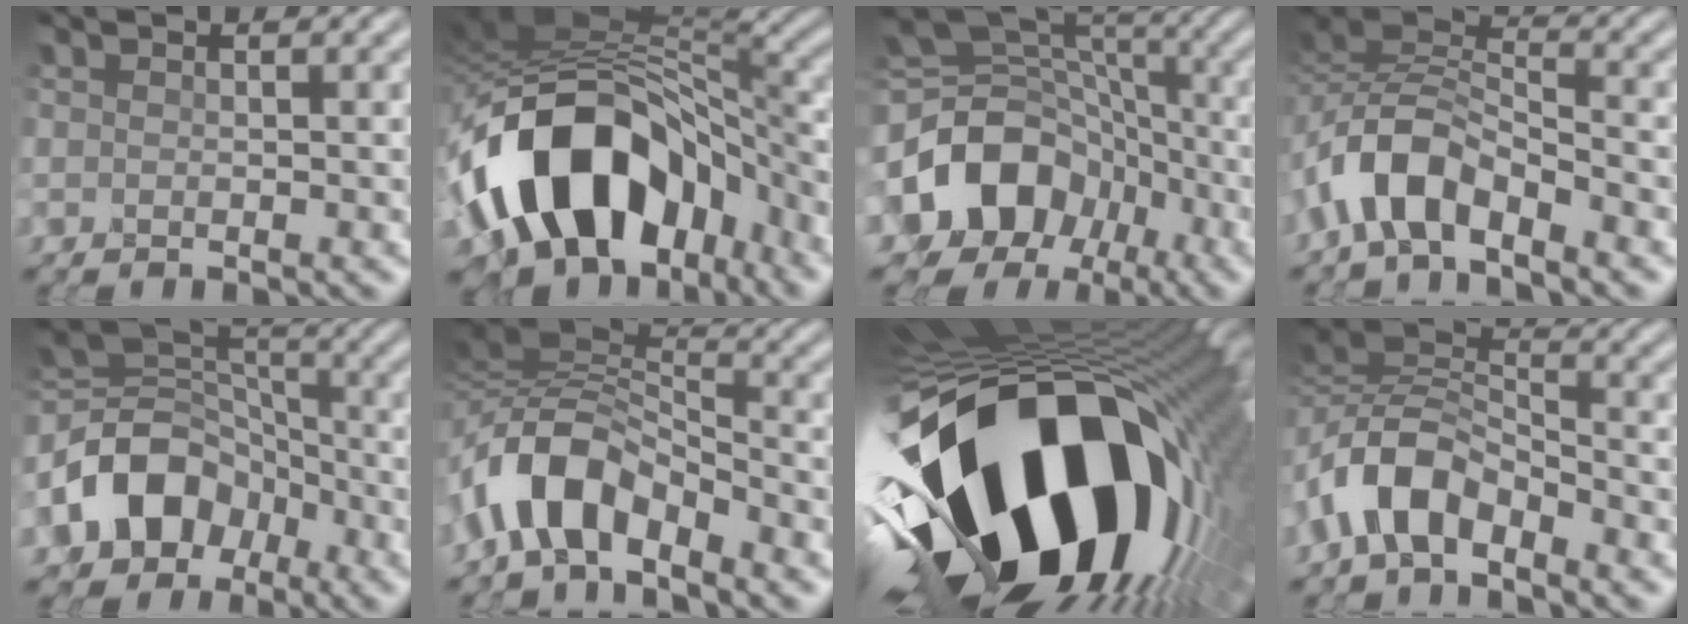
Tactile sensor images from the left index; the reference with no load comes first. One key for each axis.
{"total": 13.8, "fx": -5.1, "fy": 8.7, "fz": 9.5, "tx": -0.160, "ty": 0.014, "tz": -0.091}
{"total": 13.0, "fx": -3.7, "fy": 10.3, "fz": 7.0, "tx": -0.152, "ty": -0.007, "tz": -0.067}
{"total": 5.1, "fx": -3.3, "fy": 2.1, "fz": 3.2, "tx": -0.063, "ty": 0.013, "tz": -0.072}
{"total": 8.6, "fx": -3.8, "fy": 6.3, "fz": 4.4, "tx": -0.075, "ty": 0.015, "tz": -0.080}
{"total": 6.6, "fx": -3.5, "fy": 2.8, "fz": 4.8, "tx": -0.093, "ty": 0.014, "tz": -0.073}
{"total": 21.9, "fx": -4.2, "fy": 12.0, "fz": 17.9, "tx": -0.343, "ty": -0.085, "tz": -0.053}
{"total": 5.9, "fx": -3.3, "fy": 3.0, "fz": 3.8, "tx": -0.076, "ty": 0.012, "tz": -0.073}